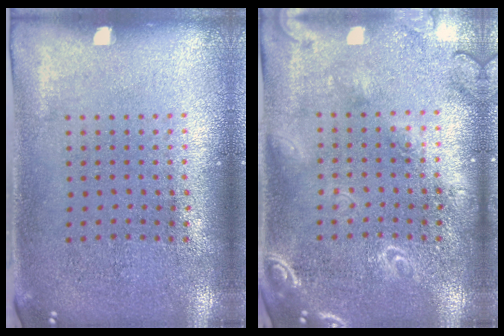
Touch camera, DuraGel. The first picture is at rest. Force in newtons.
{"total": 1.8, "press": 1.7, "slide": 0.2}